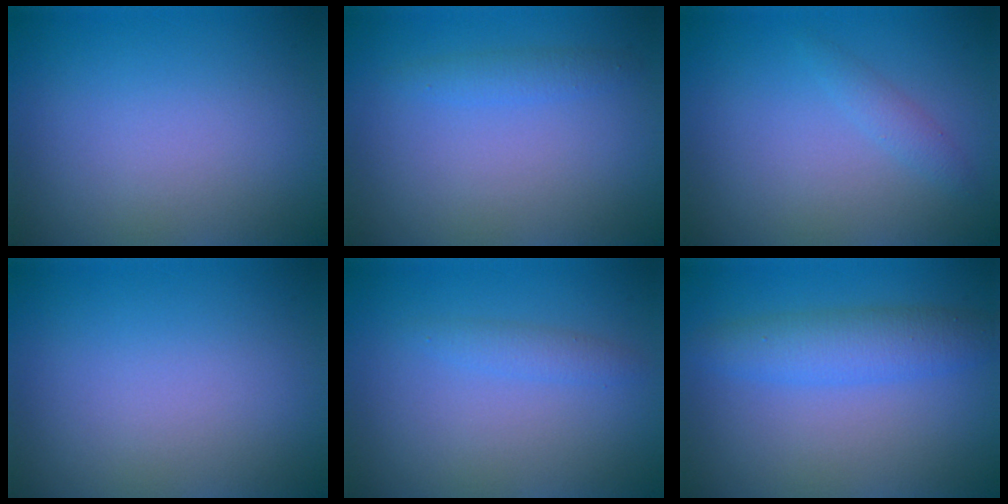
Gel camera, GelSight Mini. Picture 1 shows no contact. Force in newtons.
{"total": 1.3, "press": 1.3, "slide": 0.0}
{"total": 1.2, "press": 1.2, "slide": 0.0}
{"total": 0.0}
{"total": 1.3, "press": 1.3, "slide": 0.1}
{"total": 3.7, "press": 3.7, "slide": 0.1}